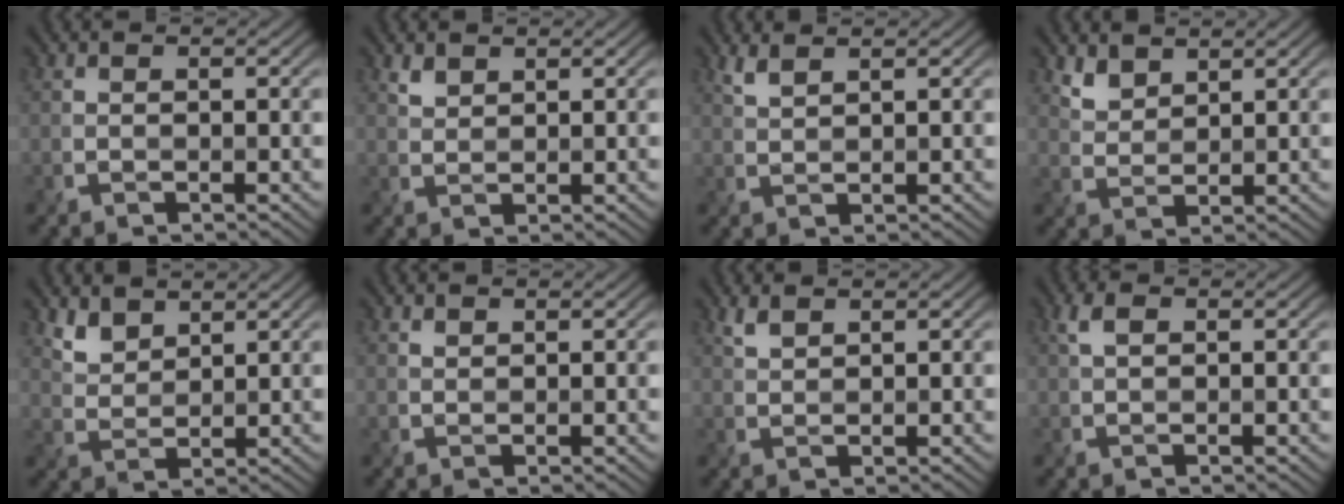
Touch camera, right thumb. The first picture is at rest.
{"total": 1.5, "force": [1.2, 0.7, 0.5], "torque": [-0.016, -0.002, 0.030]}
{"total": 1.8, "force": [1.4, 0.3, 1.1], "torque": [-0.027, 0.005, 0.034]}
{"total": 3.0, "force": [2.4, 1.4, 1.2], "torque": [-0.032, -0.004, 0.059]}
{"total": 3.4, "force": [2.6, 1.6, 1.4], "torque": [-0.039, -0.006, 0.064]}
{"total": 0.6, "force": [0.5, 0.3, 0.2], "torque": [-0.008, -0.003, 0.013]}
{"total": 1.7, "force": [1.3, 0.5, 0.9], "torque": [-0.026, 0.002, 0.032]}
{"total": 1.8, "force": [0.6, 1.0, 1.4], "torque": [-0.035, 0.004, 0.010]}